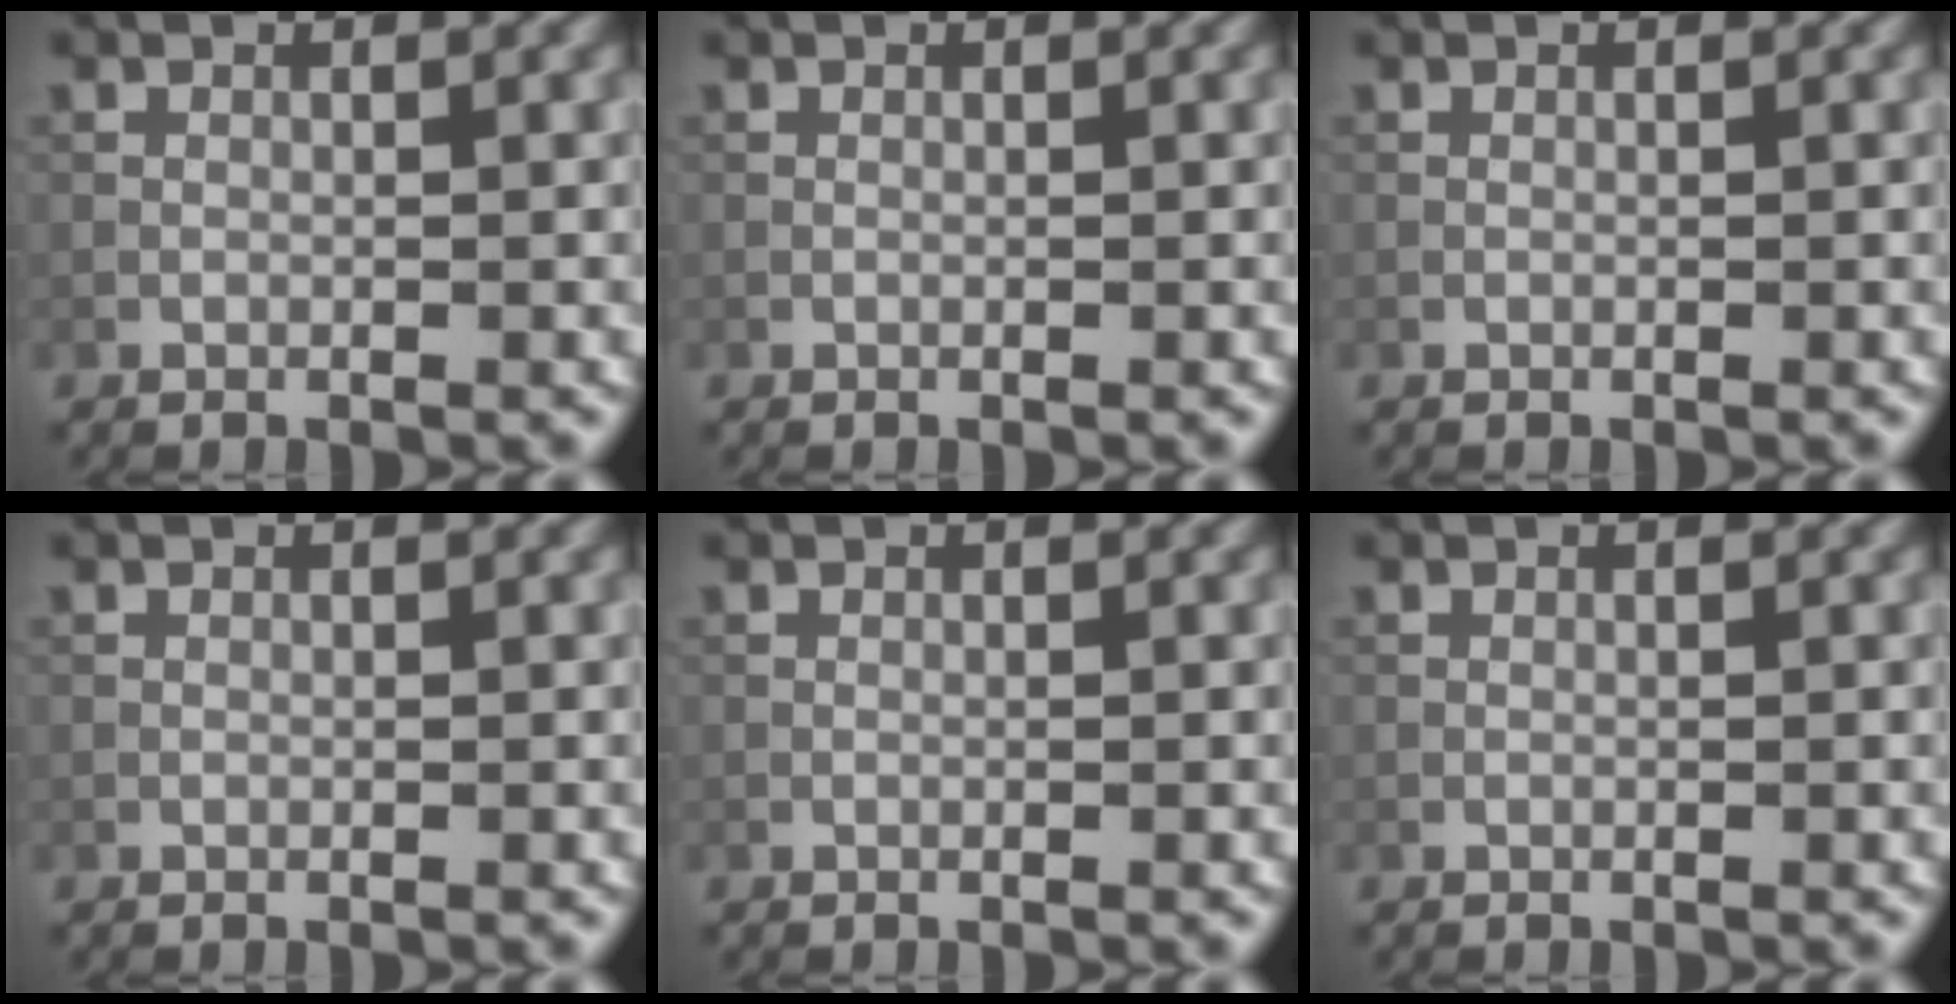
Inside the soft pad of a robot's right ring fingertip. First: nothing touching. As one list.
[{"total": 0.0}, {"total": 0.0}, {"total": 0.0}, {"total": 0.0}, {"total": 0.0}]